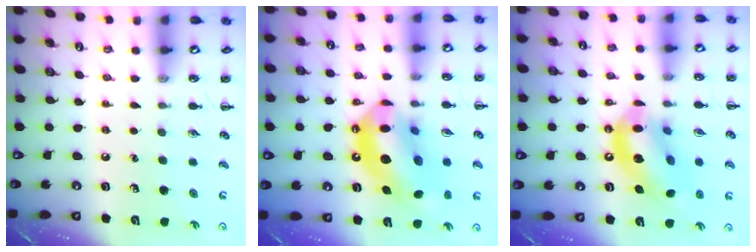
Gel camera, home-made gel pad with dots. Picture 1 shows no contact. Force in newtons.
{"total": 18.5, "press": 17.8, "slide": 5.1}
{"total": 15.2, "press": 14.7, "slide": 4.0}